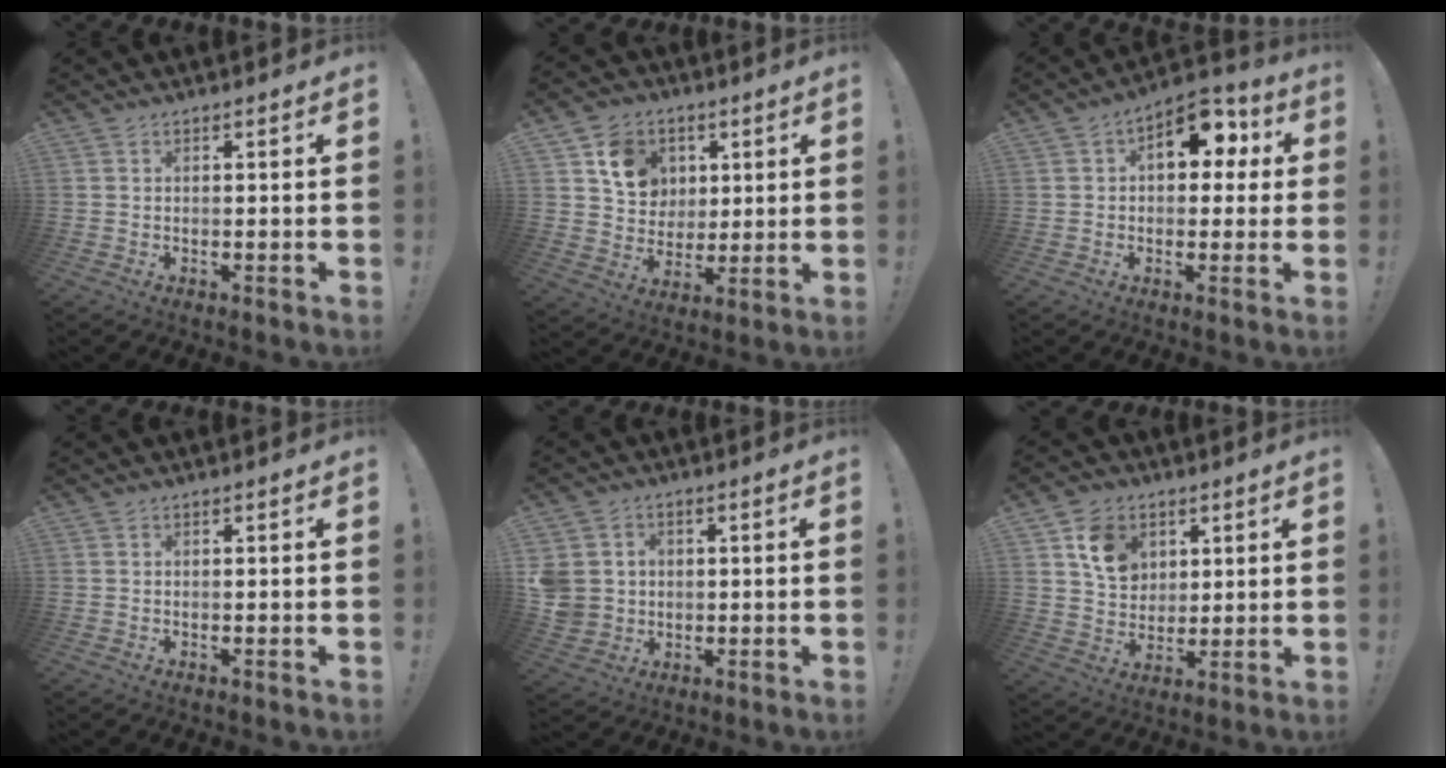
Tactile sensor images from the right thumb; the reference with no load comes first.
{"total": 11.9, "force": [4.9, 10.1, 4.1], "torque": [-0.050, -0.019, 0.099]}
{"total": 11.5, "force": [4.2, 7.1, 8.0], "torque": [-0.100, -0.015, 0.077]}
{"total": 0.0}
{"total": 6.9, "force": [0.5, 6.5, 2.4], "torque": [-0.062, 0.001, 0.014]}
{"total": 10.7, "force": [4.9, 8.4, 4.5], "torque": [-0.058, -0.018, 0.096]}